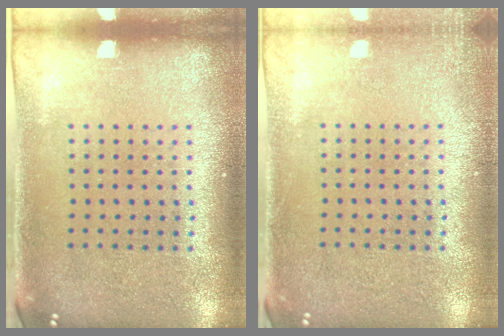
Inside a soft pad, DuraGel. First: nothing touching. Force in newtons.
{"total": 1.1, "press": 1.1, "slide": 0.3}